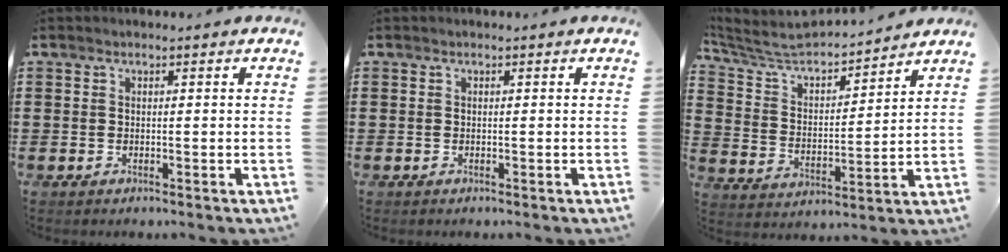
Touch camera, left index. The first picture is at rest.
{"total": 0.0}
{"total": 4.9, "force": [4.6, 1.2, 1.3], "torque": [-0.052, -0.037, 0.071]}